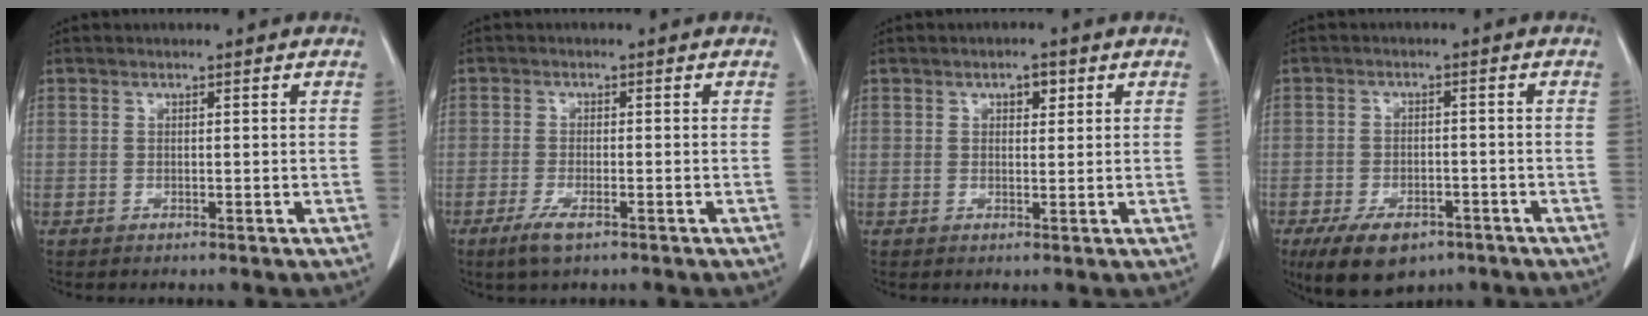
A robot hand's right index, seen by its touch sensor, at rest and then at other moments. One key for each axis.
{"total": 3.2, "fx": -1.9, "fy": 0.6, "fz": 2.4, "tx": -0.055, "ty": -0.006, "tz": -0.035}
{"total": 2.2, "fx": 1.1, "fy": 1.1, "fz": 1.6, "tx": -0.019, "ty": 0.002, "tz": 0.016}
{"total": 8.6, "fx": -5.8, "fy": 4.3, "fz": 4.6, "tx": -0.077, "ty": -0.003, "tz": -0.090}